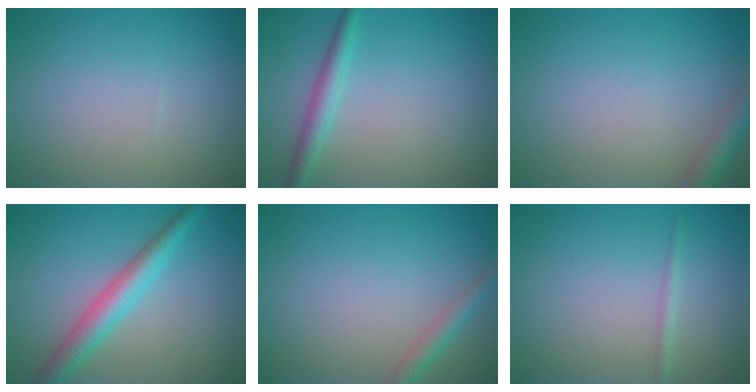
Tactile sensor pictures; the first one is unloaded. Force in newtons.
{"total": 2.3, "press": 2.3, "slide": 0.1}
{"total": 2.7, "press": 2.7, "slide": 0.1}
{"total": 4.1, "press": 4.1, "slide": 0.0}
{"total": 2.0, "press": 2.0, "slide": 0.1}
{"total": 0.8, "press": 0.8, "slide": 0.1}